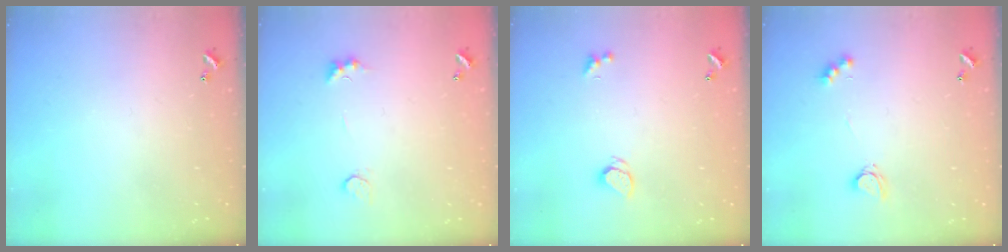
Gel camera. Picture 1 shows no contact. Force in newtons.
{"total": 2.7, "press": 2.6, "slide": 0.8}
{"total": 1.7, "press": 1.7, "slide": 0.2}
{"total": 2.6, "press": 2.5, "slide": 0.5}